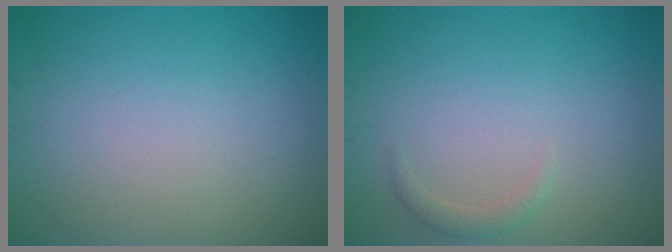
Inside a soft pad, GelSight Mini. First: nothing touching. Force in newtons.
{"total": 1.1, "press": 1.1, "slide": 0.1}